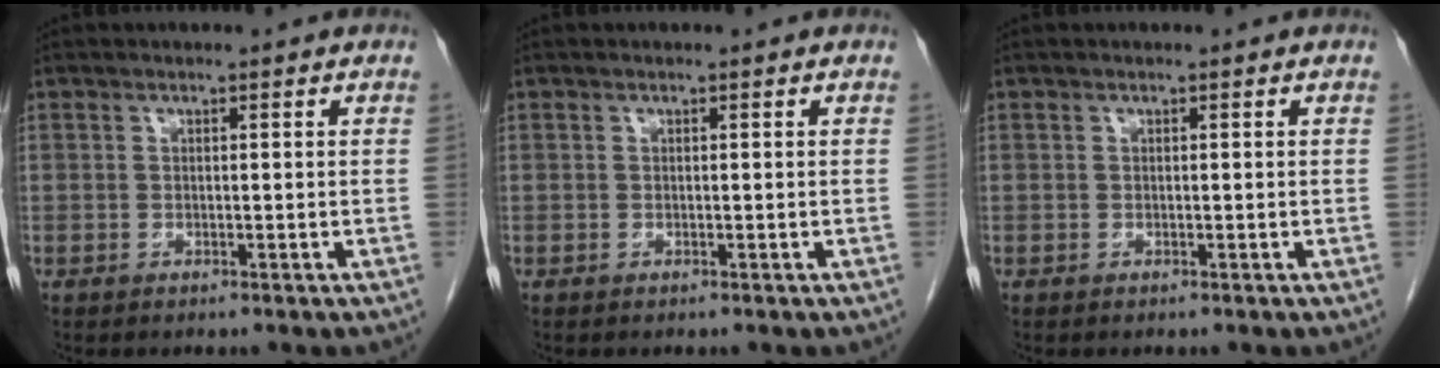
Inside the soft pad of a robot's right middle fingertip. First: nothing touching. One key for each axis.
{"total": 0.0}
{"total": 0.0}